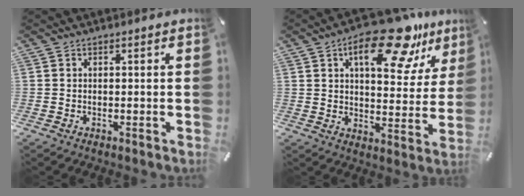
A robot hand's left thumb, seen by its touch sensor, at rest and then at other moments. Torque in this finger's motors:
{"motor_torque": [0.78, 0.77, 1.71, -1.06, 0.36]}